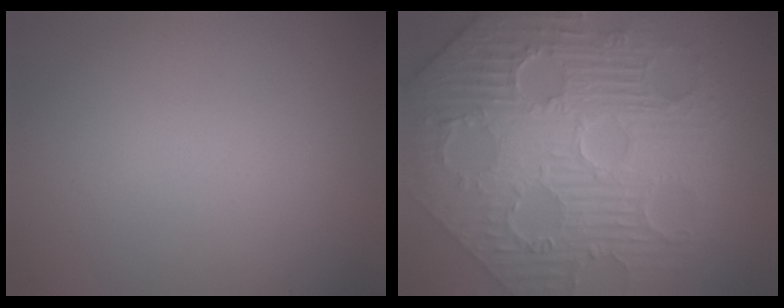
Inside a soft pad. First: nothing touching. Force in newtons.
{"total": 12.1, "press": 8.1, "slide": 9.0}